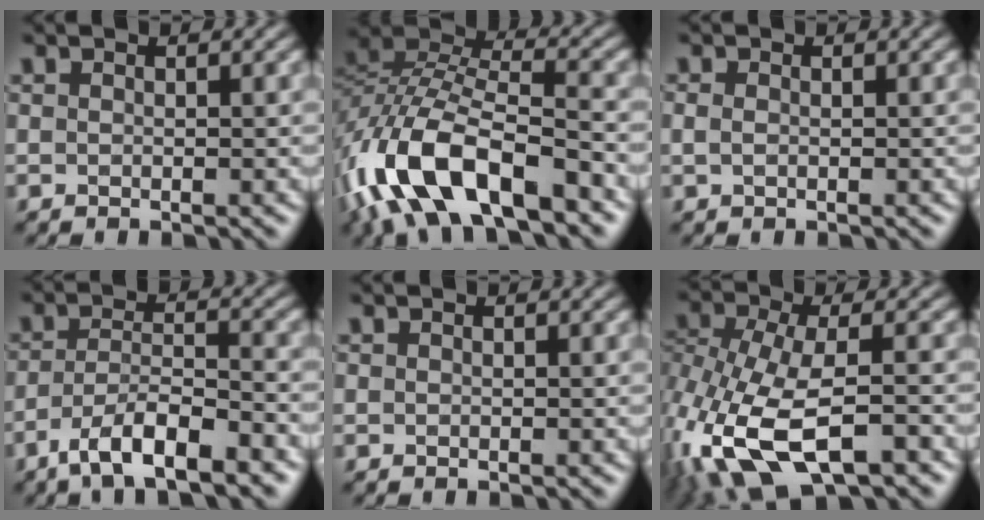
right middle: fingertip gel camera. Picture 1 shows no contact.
{"total": 13.2, "force": [-7.7, 5.5, 9.1], "torque": [-0.189, 0.003, -0.154]}
{"total": 0.6, "force": [0.0, 0.4, 0.4], "torque": [-0.010, 0.001, 0.001]}
{"total": 7.5, "force": [-5.3, 2.0, 5.0], "torque": [-0.086, -0.002, -0.090]}
{"total": 0.0}
{"total": 10.1, "force": [-4.9, 4.8, 7.4], "torque": [-0.167, -0.009, -0.090]}